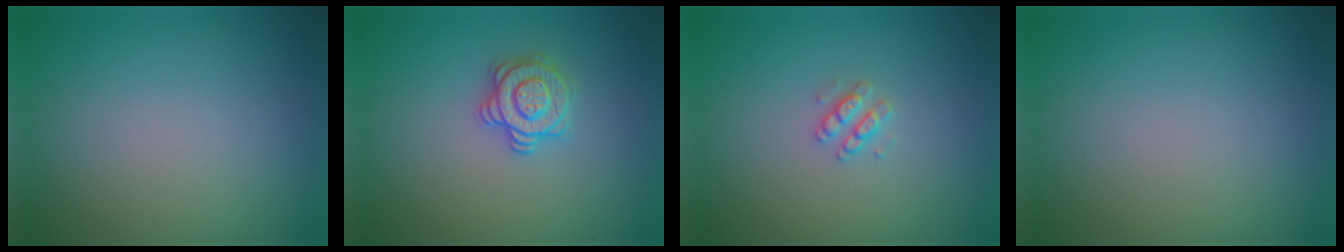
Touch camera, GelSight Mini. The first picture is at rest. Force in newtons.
{"total": 2.8, "press": 2.7, "slide": 0.7}
{"total": 1.6, "press": 1.6, "slide": 0.3}
{"total": 0.0}